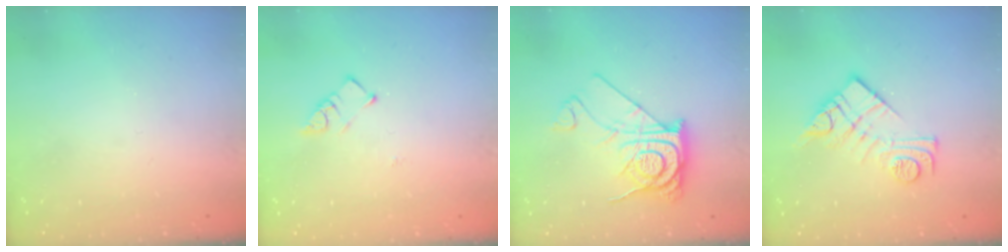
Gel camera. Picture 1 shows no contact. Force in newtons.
{"total": 3.3, "press": 3.3, "slide": 0.2}
{"total": 12.7, "press": 12.7, "slide": 1.2}
{"total": 12.8, "press": 12.8, "slide": 0.8}